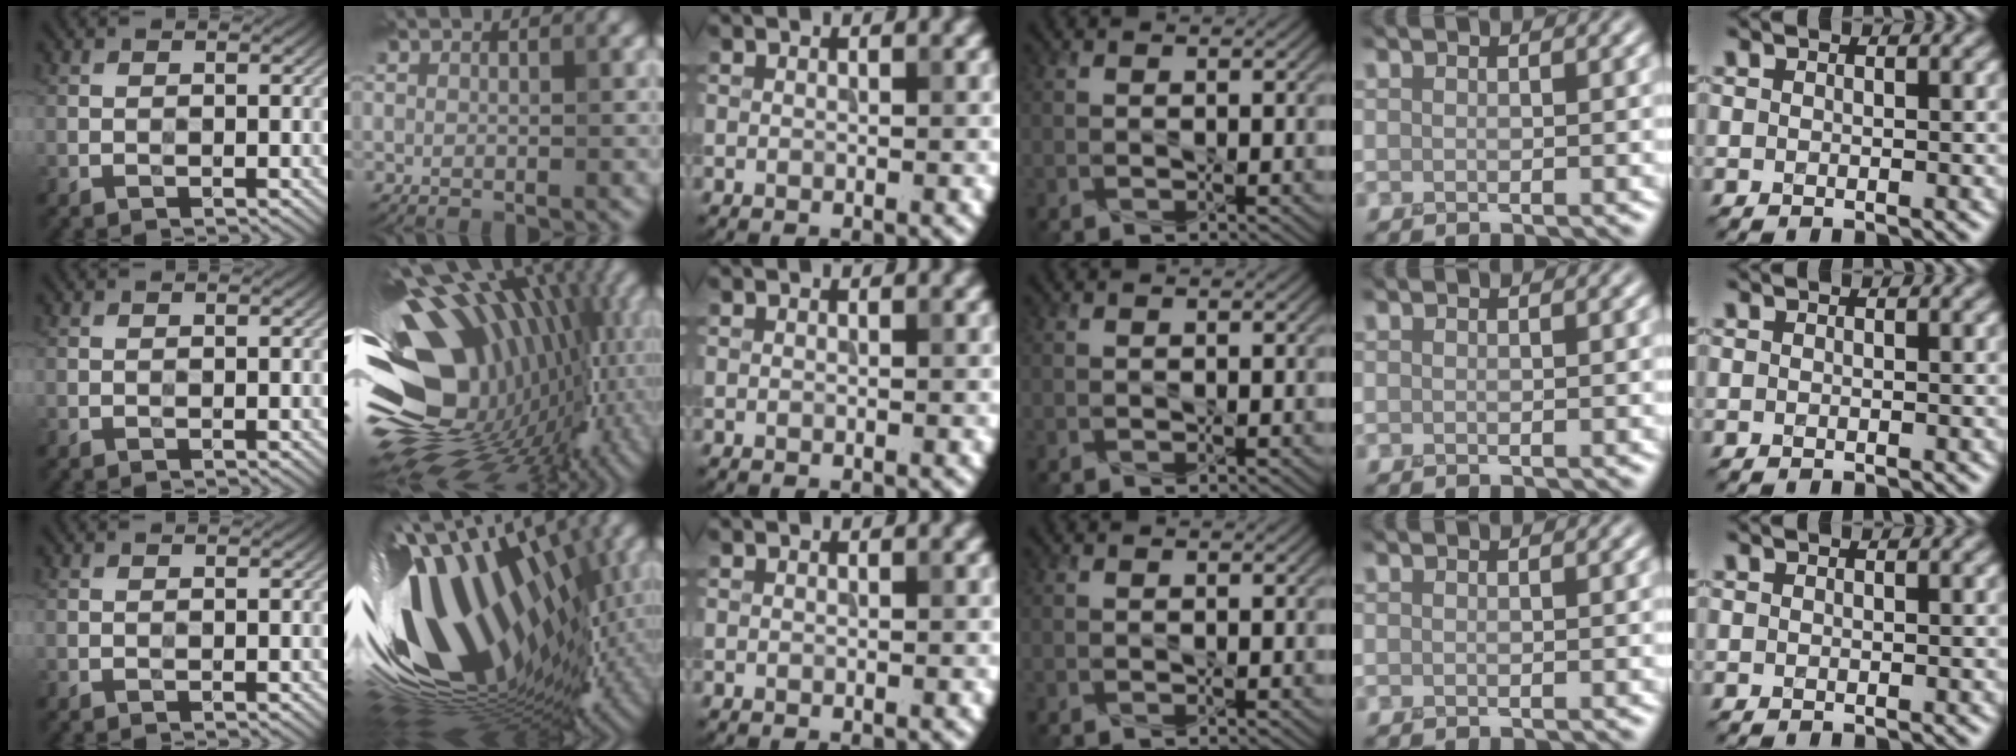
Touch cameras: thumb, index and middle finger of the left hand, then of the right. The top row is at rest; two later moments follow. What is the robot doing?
{"motion": "press", "object": "sticky note"}